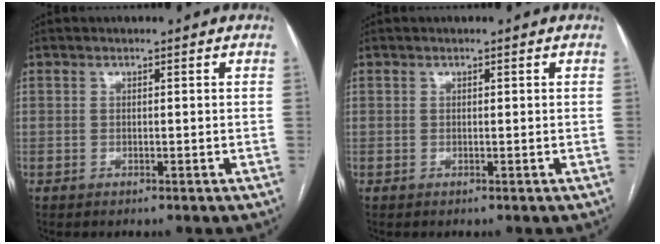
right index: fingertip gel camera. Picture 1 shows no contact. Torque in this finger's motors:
{"motor_torque": [0.03, 0.11, -0.02, 0.00]}